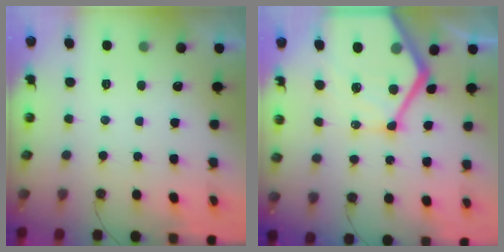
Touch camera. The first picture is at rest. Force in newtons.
{"total": 27.3, "press": 27.1, "slide": 3.1}